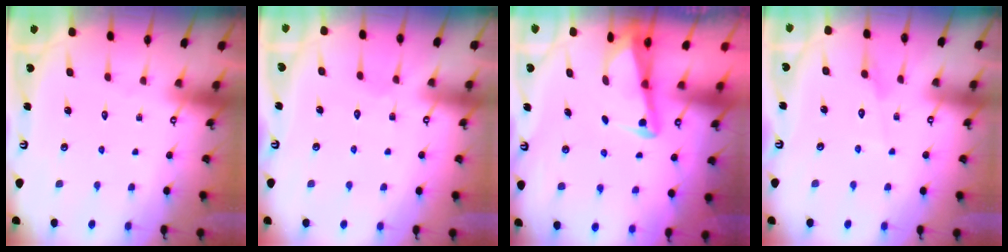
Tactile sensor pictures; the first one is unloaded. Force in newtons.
{"total": 2.6, "press": 2.5, "slide": 0.3}
{"total": 3.2, "press": 3.2, "slide": 0.3}
{"total": 2.7, "press": 2.7, "slide": 0.3}